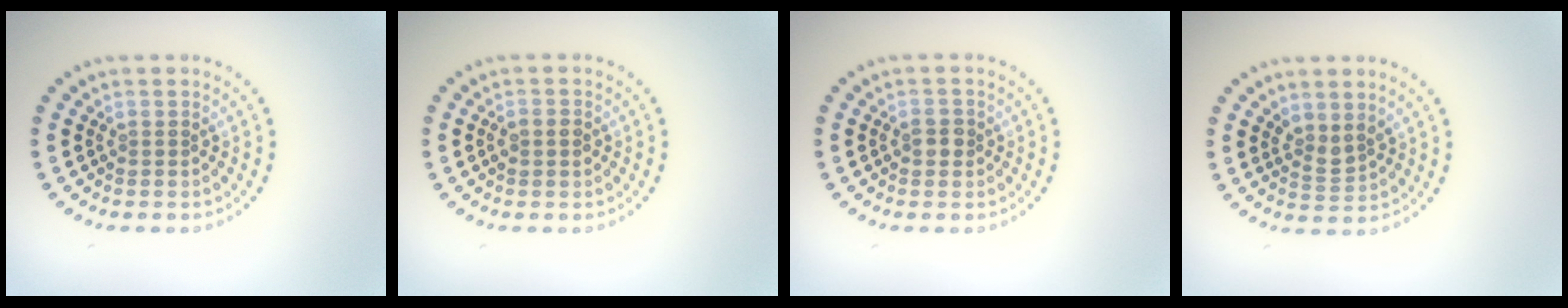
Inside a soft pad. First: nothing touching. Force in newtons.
{"total": 1.0, "press": 0.9, "slide": 0.2}
{"total": 1.4, "press": 1.4, "slide": 0.2}
{"total": 1.8, "press": 1.4, "slide": 1.2}